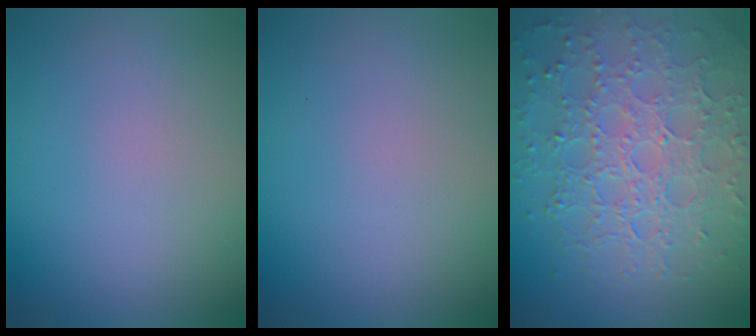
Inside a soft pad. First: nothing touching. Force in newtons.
{"total": 0.0}
{"total": 7.8, "press": 5.7, "slide": 5.2}